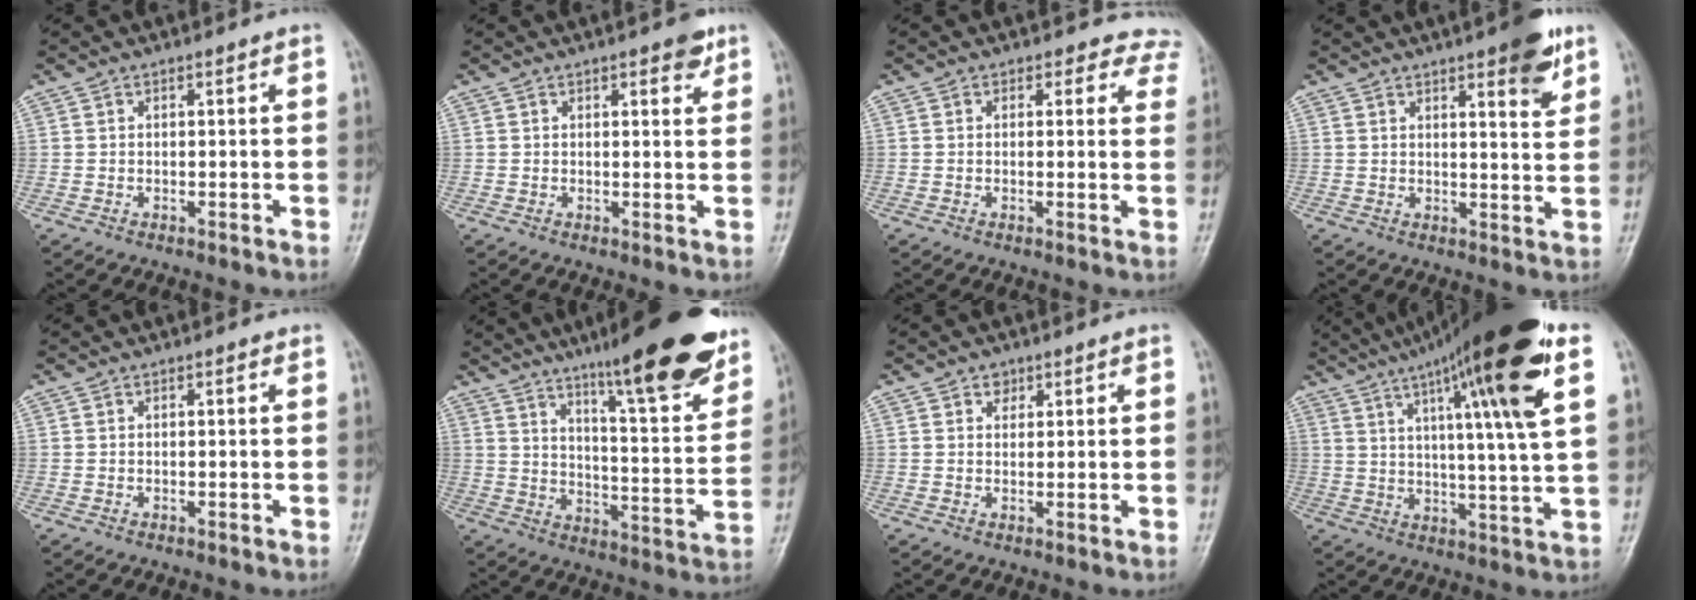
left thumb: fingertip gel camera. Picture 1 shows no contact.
{"total": 2.6, "force": [1.7, 1.0, 1.7], "torque": [-0.010, -0.007, 0.018]}
{"total": 5.5, "force": [4.6, 3.0, -0.3], "torque": [0.055, -0.017, 0.019]}
{"total": 8.0, "force": [4.7, 2.1, 6.1], "torque": [-0.067, -0.024, 0.059]}
{"total": 0.0}
{"total": 20.7, "force": [14.2, 3.6, 14.6], "torque": [-0.174, -0.067, 0.213]}
{"total": 1.8, "force": [1.0, 1.4, 0.5], "torque": [0.008, -0.003, 0.010]}
{"total": 22.9, "force": [11.0, 2.7, 19.9], "torque": [-0.306, -0.013, 0.166]}